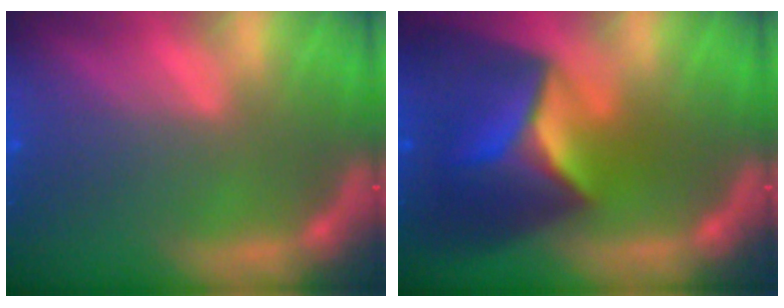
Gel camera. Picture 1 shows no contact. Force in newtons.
{"total": 10.0}